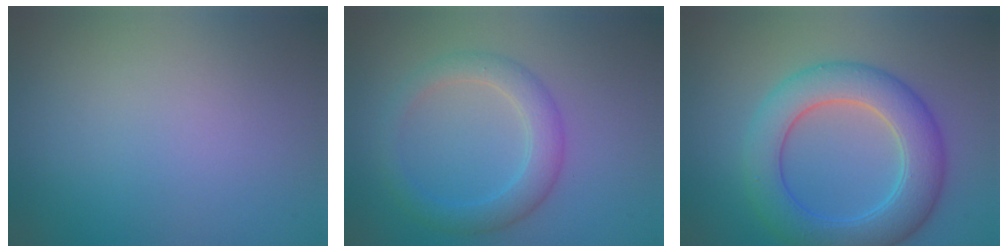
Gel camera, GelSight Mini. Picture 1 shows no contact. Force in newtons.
{"total": 3.4, "press": 3.3, "slide": 0.4}
{"total": 7.0, "press": 6.9, "slide": 0.3}